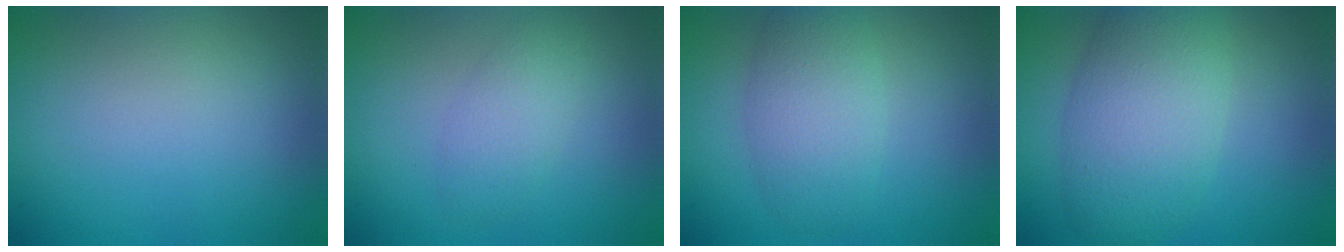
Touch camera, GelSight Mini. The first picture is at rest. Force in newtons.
{"total": 2.5, "press": 2.5, "slide": 0.0}
{"total": 2.7, "press": 2.7, "slide": 0.3}
{"total": 7.0, "press": 7.0, "slide": 0.4}